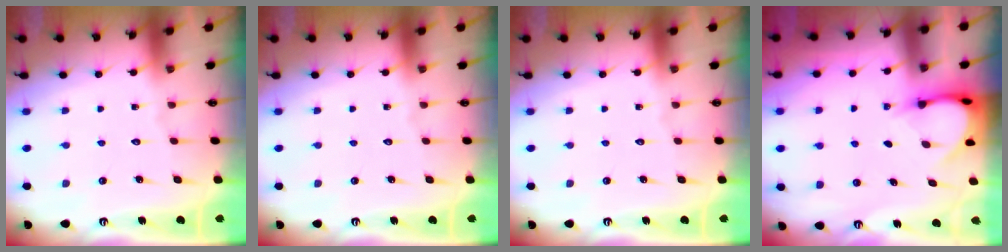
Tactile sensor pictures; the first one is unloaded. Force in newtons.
{"total": 0.0}
{"total": 0.0}
{"total": 4.2, "press": 4.2, "slide": 0.1}